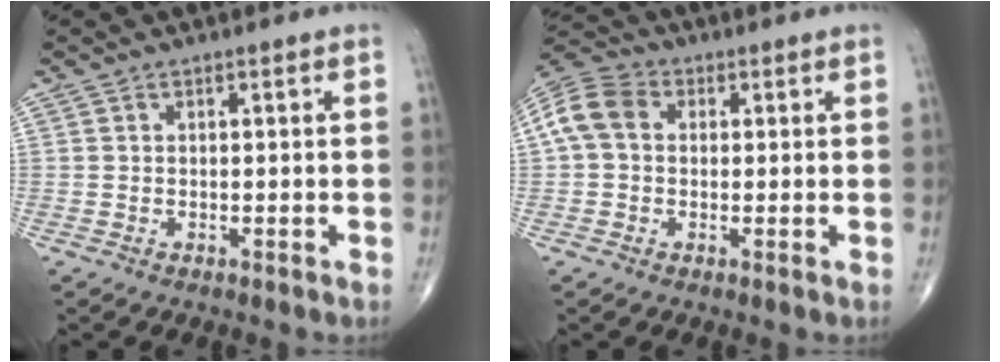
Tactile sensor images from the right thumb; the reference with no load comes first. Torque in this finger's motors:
{"motor_torque": [-0.15, 0.21, 0.05, -0.02, 0.11]}